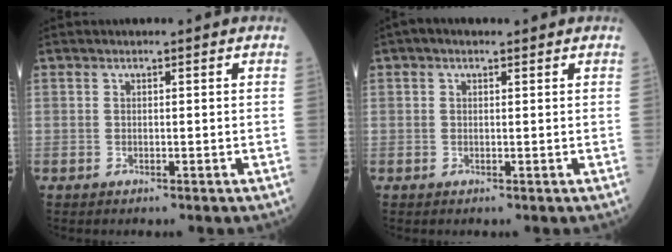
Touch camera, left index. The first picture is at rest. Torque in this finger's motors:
{"motor_torque": [0.54, -0.44, 0.19, 0.04]}